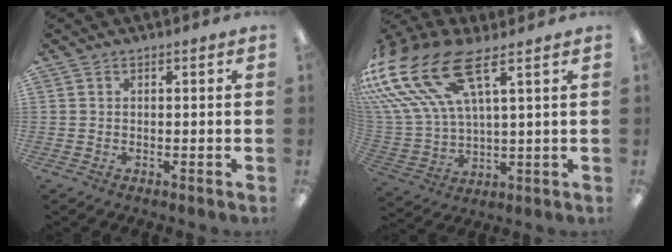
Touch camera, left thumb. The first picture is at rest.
{"total": 19.3, "force": [11.7, 7.5, 13.4], "torque": [-0.308, -0.063, 0.207]}